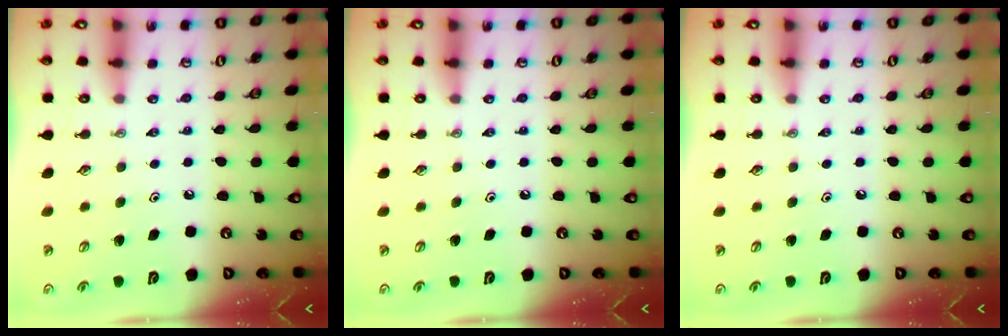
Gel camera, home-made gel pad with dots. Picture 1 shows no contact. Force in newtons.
{"total": 0.0}
{"total": 0.0}